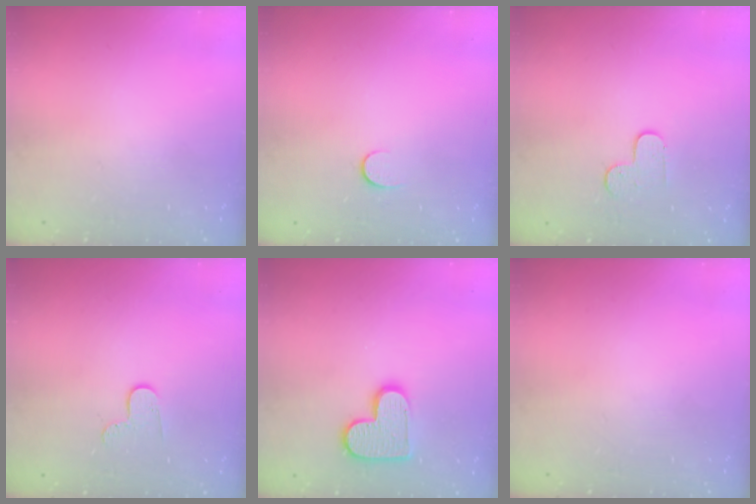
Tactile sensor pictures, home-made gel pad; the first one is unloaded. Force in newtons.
{"total": 4.4, "press": 4.3, "slide": 0.7}
{"total": 4.3, "press": 4.3, "slide": 0.4}
{"total": 6.0, "press": 6.0, "slide": 0.5}
{"total": 11.9, "press": 11.9, "slide": 0.6}
{"total": 0.0}